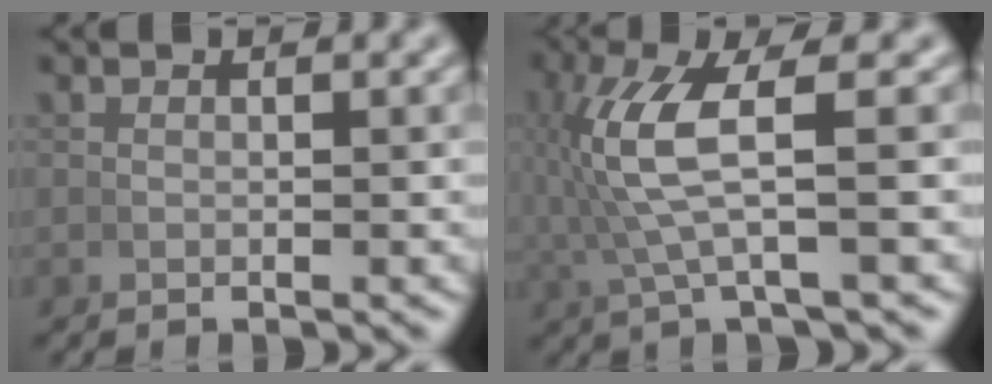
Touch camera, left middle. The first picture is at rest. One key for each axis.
{"total": 6.5, "fx": 0.7, "fy": 1.9, "fz": 6.1, "tx": -0.133, "ty": 0.010, "tz": 0.014}